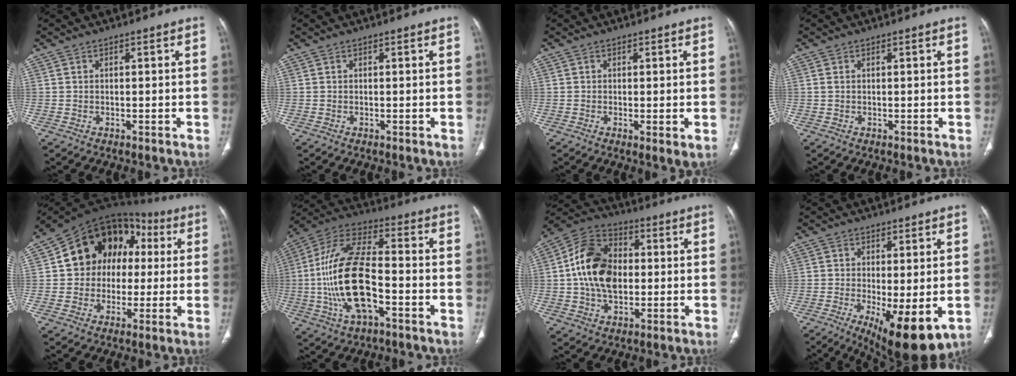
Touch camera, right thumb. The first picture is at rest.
{"total": 0.0}
{"total": 2.1, "force": [-0.2, 0.4, 2.0], "torque": [-0.039, -0.011, -0.005]}
{"total": 0.6, "force": [0.2, 0.4, 0.4], "torque": [-0.012, 0.006, 0.007]}
{"total": 16.4, "force": [2.1, 13.3, 9.4], "torque": [-0.092, 0.040, 0.029]}
{"total": 19.1, "force": [-3.8, 8.5, 16.7], "torque": [-0.338, 0.034, -0.069]}
{"total": 15.4, "force": [0.4, 10.5, 11.2], "torque": [-0.184, 0.021, 0.000]}
{"total": 11.7, "force": [-3.4, 3.8, 10.5], "torque": [-0.157, -0.026, -0.039]}